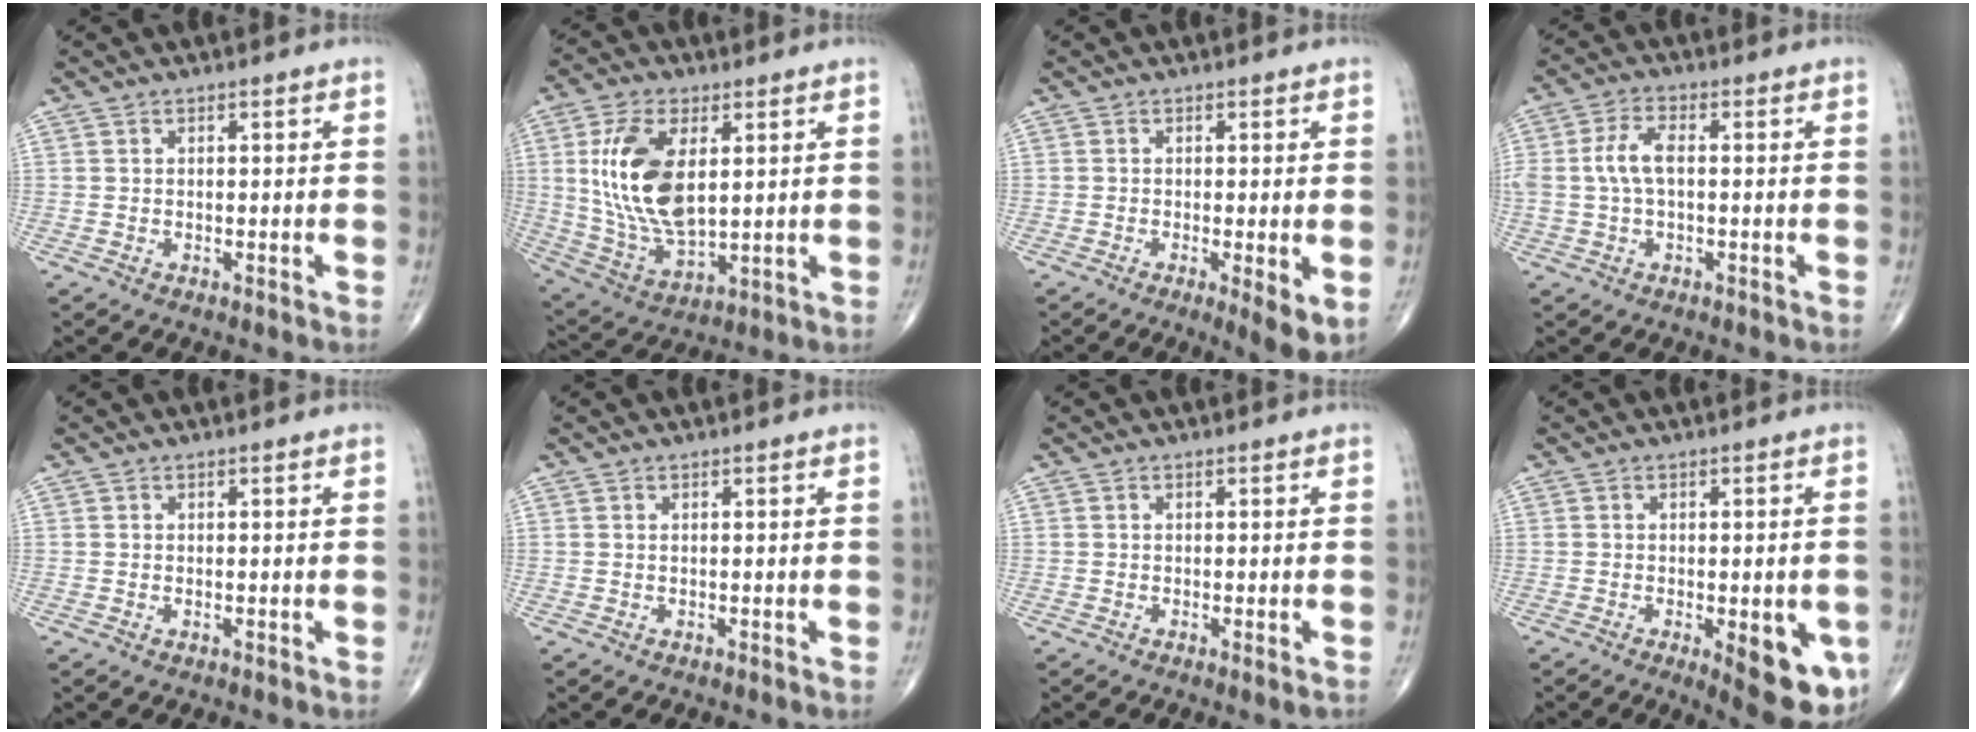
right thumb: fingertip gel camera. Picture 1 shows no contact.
{"total": 16.3, "force": [3.4, 8.3, 13.6], "torque": [-0.264, -0.017, 0.074]}
{"total": 5.3, "force": [-1.2, 1.2, 5.0], "torque": [-0.081, -0.018, -0.021]}
{"total": 5.9, "force": [0.2, 2.9, 5.1], "torque": [-0.121, 0.018, 0.002]}
{"total": 0.0}
{"total": 0.0}
{"total": 2.8, "force": [-0.4, 0.6, 2.7], "torque": [-0.046, -0.012, -0.011]}
{"total": 11.6, "force": [-3.7, 4.3, 10.1], "torque": [-0.106, -0.011, -0.036]}